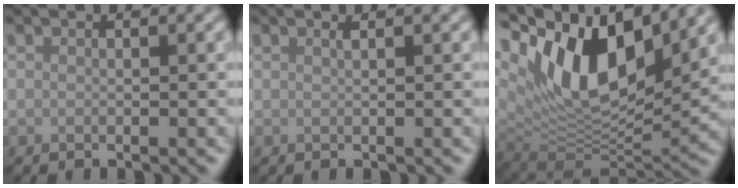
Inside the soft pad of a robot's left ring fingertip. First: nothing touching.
{"total": 0.9, "force": [0.5, 0.4, 0.7], "torque": [-0.005, 0.001, 0.003]}
{"total": 13.8, "force": [5.8, 6.8, 10.6], "torque": [-0.183, 0.008, 0.108]}